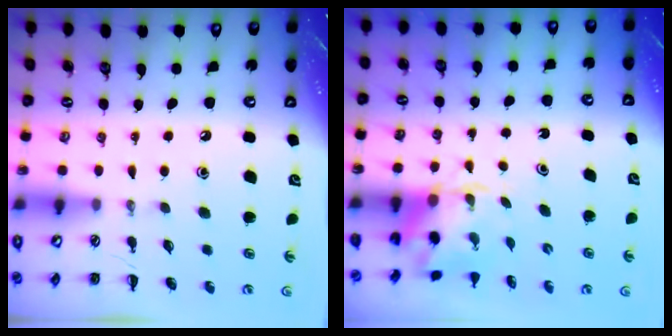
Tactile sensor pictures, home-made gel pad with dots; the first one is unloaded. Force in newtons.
{"total": 5.5, "press": 5.4, "slide": 0.7}